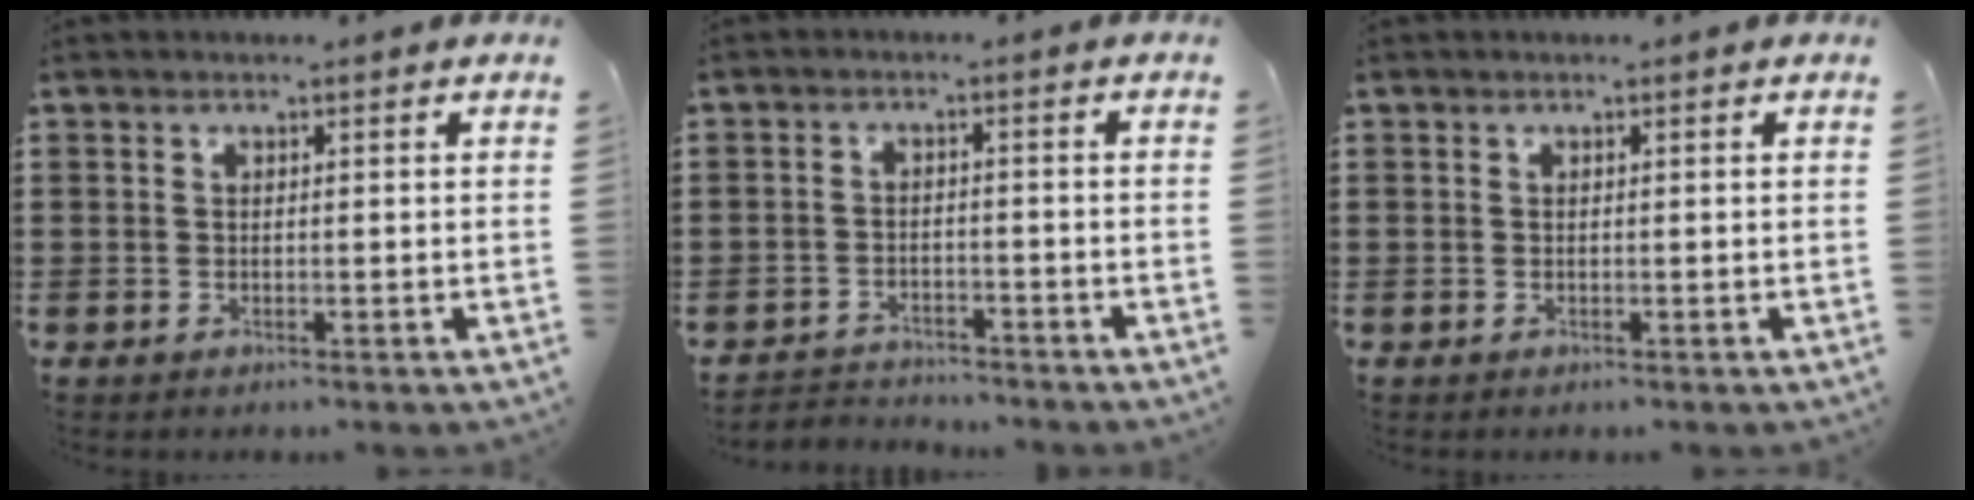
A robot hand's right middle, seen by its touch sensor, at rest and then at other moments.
{"total": 2.9, "force": [-2.8, 0.6, -0.3], "torque": [-0.006, -0.003, -0.061]}
{"total": 0.0}